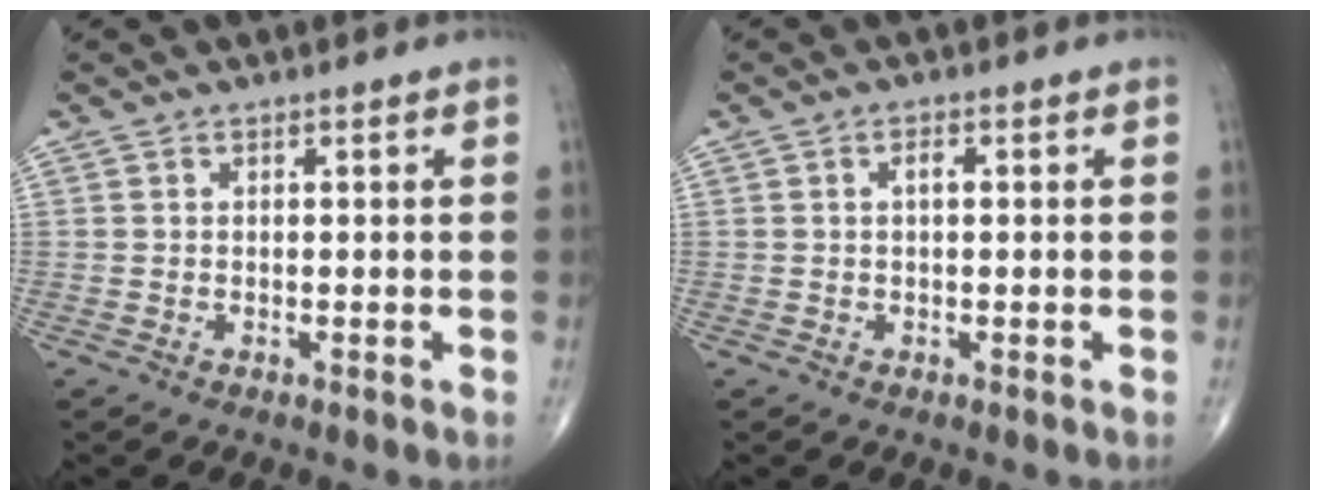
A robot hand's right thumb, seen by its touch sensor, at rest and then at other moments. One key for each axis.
{"total": 1.6, "fx": 0.2, "fy": 0.7, "fz": 1.4, "tx": -0.022, "ty": 0.003, "tz": 0.001}